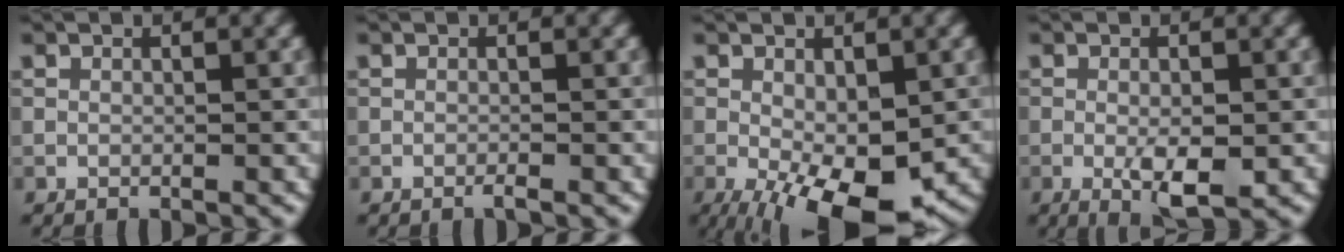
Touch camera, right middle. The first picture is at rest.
{"total": 0.6, "force": [-0.4, 0.0, 0.5], "torque": [-0.007, -0.003, -0.010]}
{"total": 9.1, "force": [-3.3, 3.8, 7.6], "torque": [-0.147, -0.026, -0.038]}
{"total": 3.7, "force": [-1.0, 1.2, 3.4], "torque": [-0.057, -0.005, -0.012]}